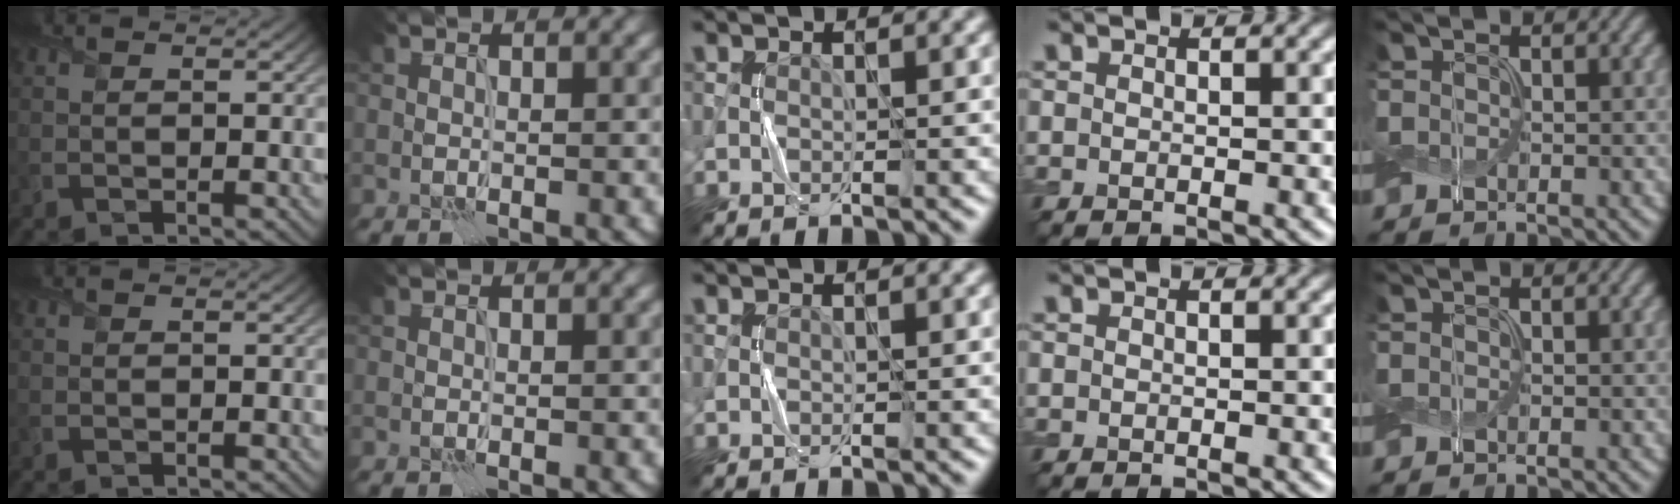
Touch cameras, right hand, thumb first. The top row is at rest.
{}